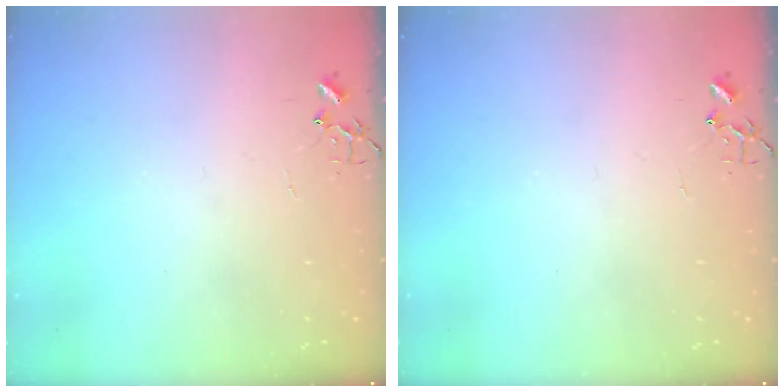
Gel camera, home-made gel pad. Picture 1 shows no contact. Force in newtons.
{"total": 0.0}